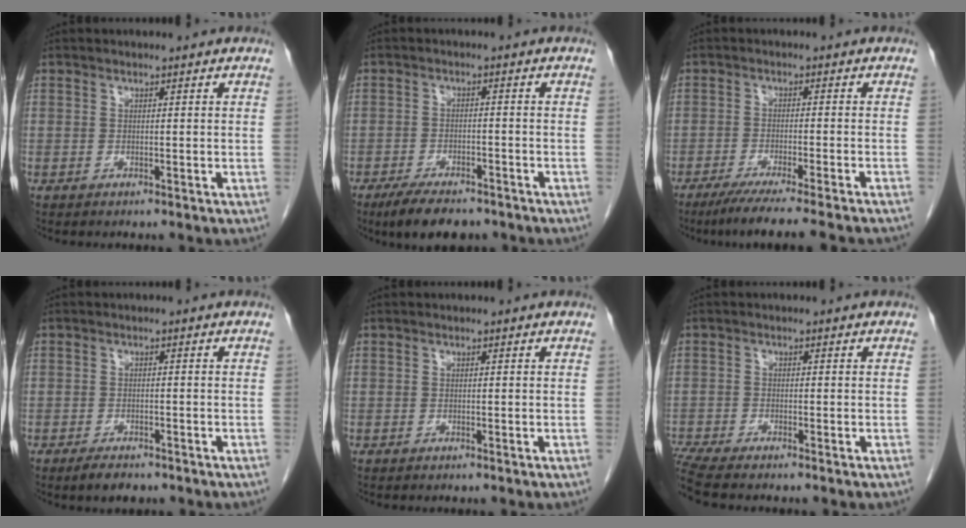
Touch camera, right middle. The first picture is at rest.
{"total": 7.5, "force": [-5.8, 2.5, 4.0], "torque": [-0.068, -0.009, -0.090]}
{"total": 12.1, "force": [-10.3, -0.8, 6.4], "torque": [-0.067, -0.034, -0.153]}
{"total": 2.6, "force": [-2.0, 1.0, 1.4], "torque": [-0.031, -0.005, -0.026]}
{"total": 0.0}
{"total": 4.0, "force": [-3.7, -0.6, 1.5], "torque": [-0.036, -0.011, -0.071]}